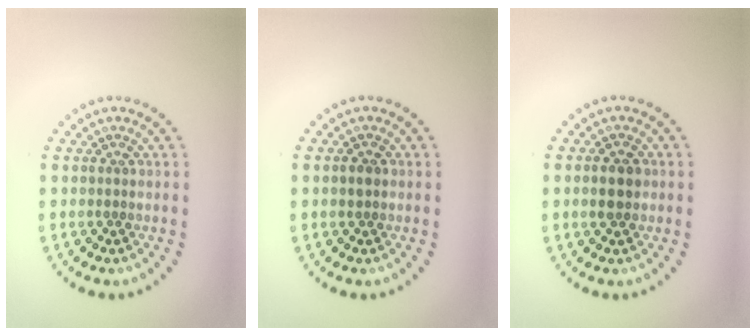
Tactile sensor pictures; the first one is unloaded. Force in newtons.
{"total": 0.9, "press": 0.8, "slide": 0.2}
{"total": 2.3, "press": 2.3, "slide": 0.1}